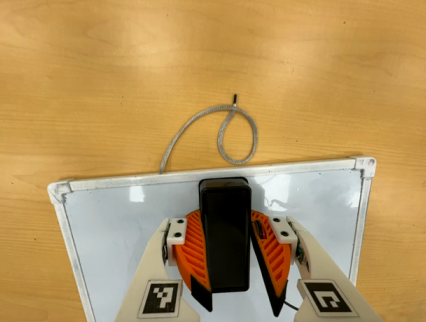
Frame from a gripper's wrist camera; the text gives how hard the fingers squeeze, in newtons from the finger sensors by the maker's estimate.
{"total": 11.9, "left": 13.2, "right": 10.5}